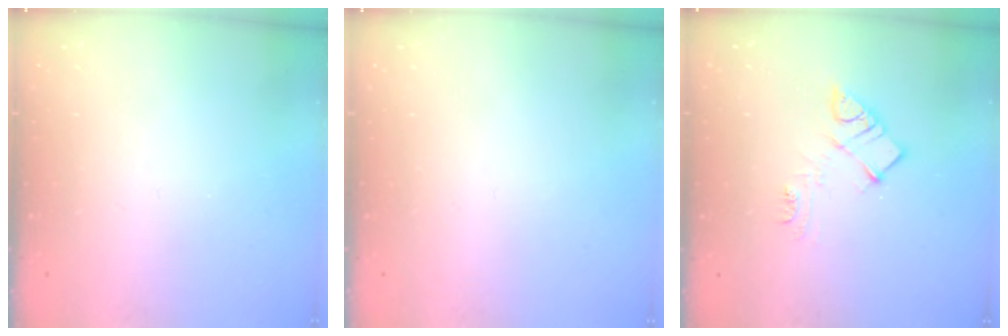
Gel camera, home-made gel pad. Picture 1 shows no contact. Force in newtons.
{"total": 1.5, "press": 1.5, "slide": 0.1}
{"total": 9.3, "press": 9.3, "slide": 0.5}